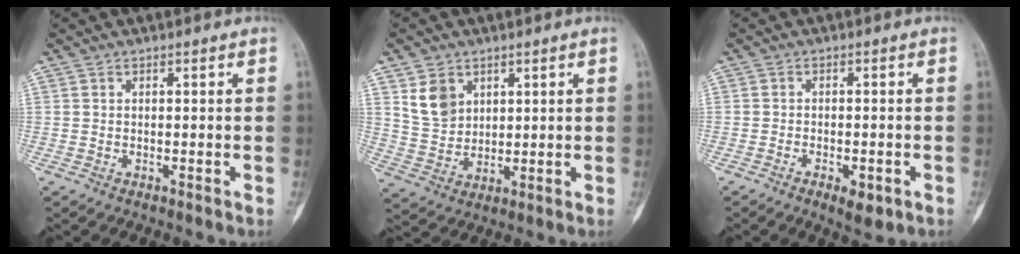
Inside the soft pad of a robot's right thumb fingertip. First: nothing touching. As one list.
[{"total": 7.1, "force": [3.3, 5.4, 3.3], "torque": [-0.037, -0.018, 0.075]}, {"total": 4.1, "force": [-2.0, 1.9, 3.0], "torque": [-0.041, 0.007, -0.023]}]